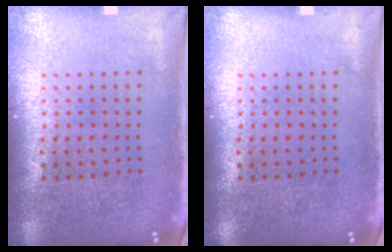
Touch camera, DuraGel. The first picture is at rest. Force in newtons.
{"total": 0.0}